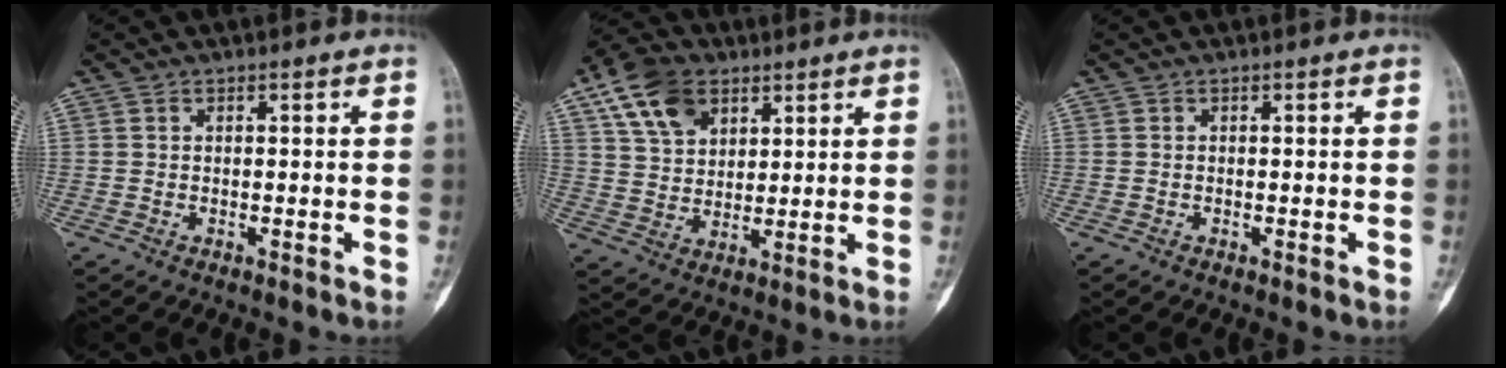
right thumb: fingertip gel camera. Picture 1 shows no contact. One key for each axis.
{"total": 11.5, "fx": 6.0, "fy": 7.9, "fz": 5.9, "tx": -0.089, "ty": -0.010, "tz": 0.113}
{"total": 0.0}